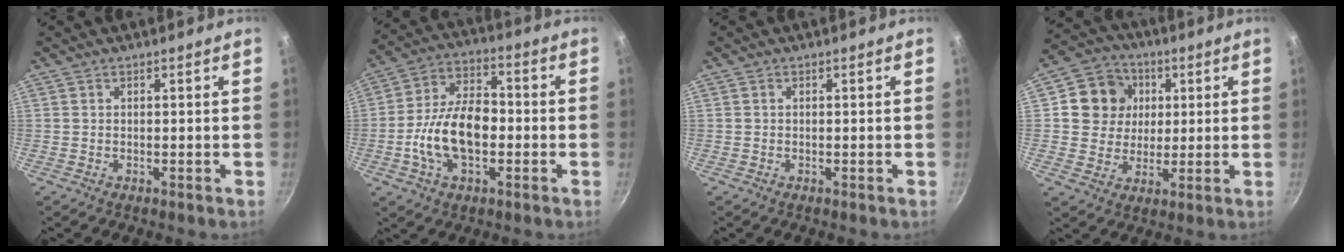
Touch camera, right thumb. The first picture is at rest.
{"total": 14.4, "force": [-2.8, 8.4, 11.4], "torque": [-0.189, 0.036, -0.061]}
{"total": 0.0}
{"total": 10.7, "force": [2.6, 9.7, 3.7], "torque": [-0.032, 0.008, 0.038]}